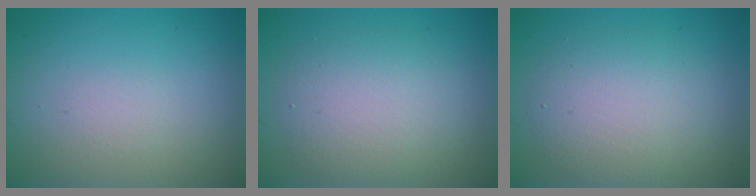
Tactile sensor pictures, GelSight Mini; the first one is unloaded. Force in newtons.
{"total": 4.3, "press": 4.3, "slide": 0.4}
{"total": 4.4, "press": 4.4, "slide": 0.3}